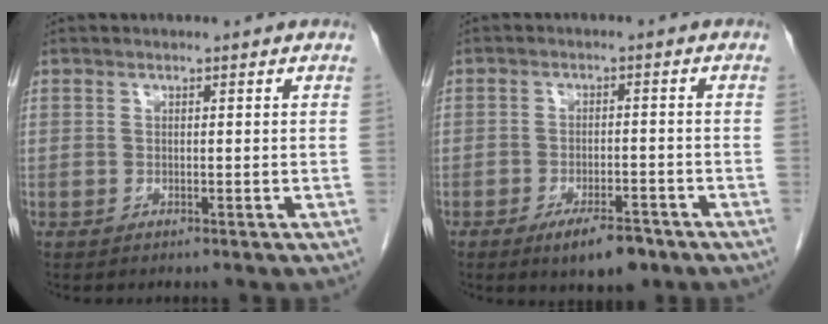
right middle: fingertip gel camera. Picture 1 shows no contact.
{"total": 6.1, "force": [-4.0, 2.1, 4.0], "torque": [-0.062, -0.002, -0.057]}